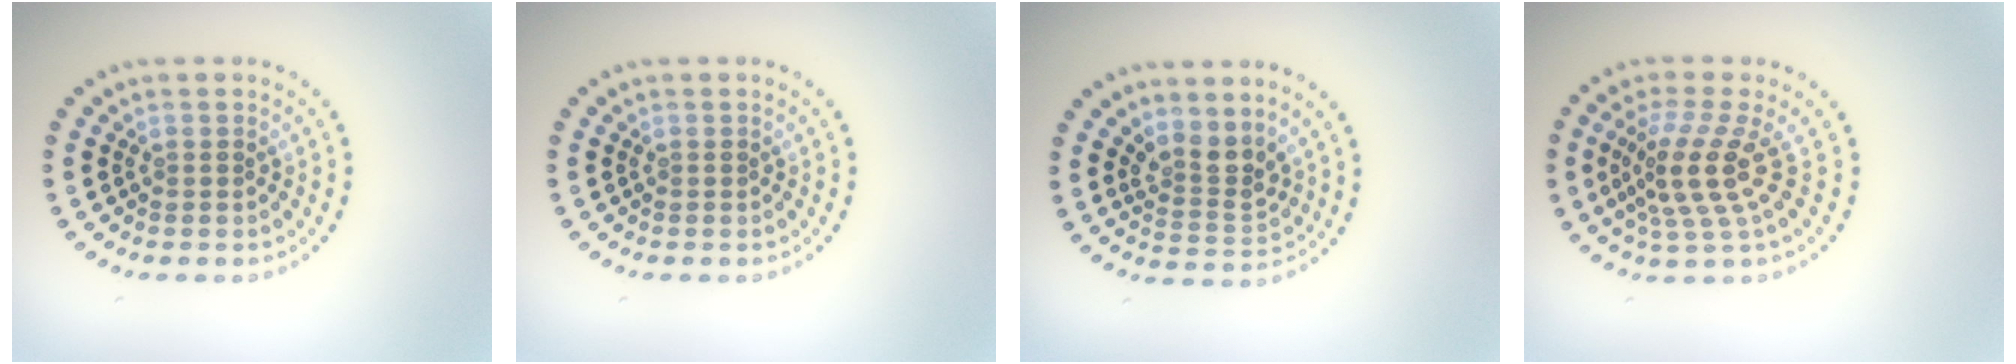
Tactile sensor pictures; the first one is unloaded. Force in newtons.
{"total": 0.0}
{"total": 2.7, "press": 2.0, "slide": 1.8}
{"total": 4.3, "press": 3.1, "slide": 3.0}